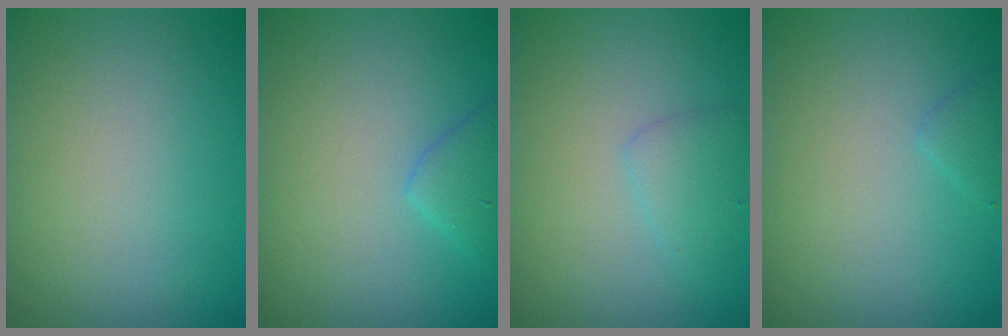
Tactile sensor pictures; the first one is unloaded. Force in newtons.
{"total": 2.2, "press": 2.2, "slide": 0.2}
{"total": 1.8, "press": 1.8, "slide": 0.1}
{"total": 1.1, "press": 1.1, "slide": 0.1}